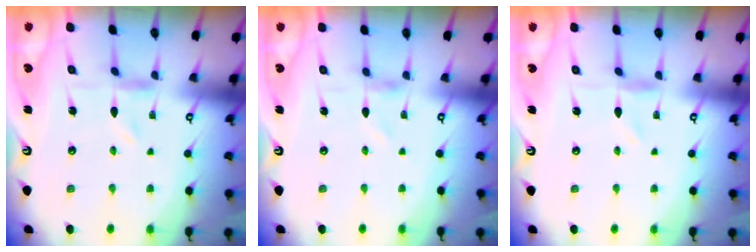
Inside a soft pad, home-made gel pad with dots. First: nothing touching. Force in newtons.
{"total": 0.7, "press": 0.6, "slide": 0.3}
{"total": 0.7, "press": 0.7, "slide": 0.2}